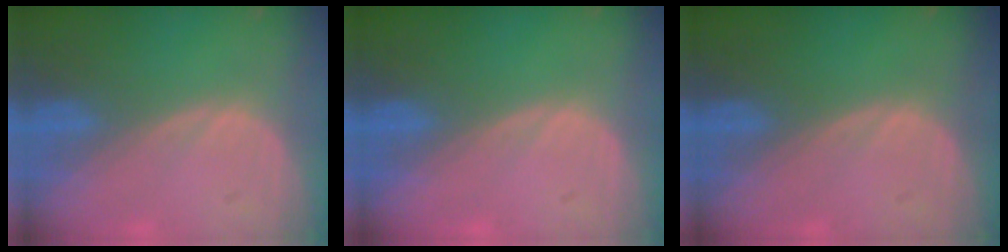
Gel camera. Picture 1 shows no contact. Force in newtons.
{"total": 0.0}
{"total": 0.0}